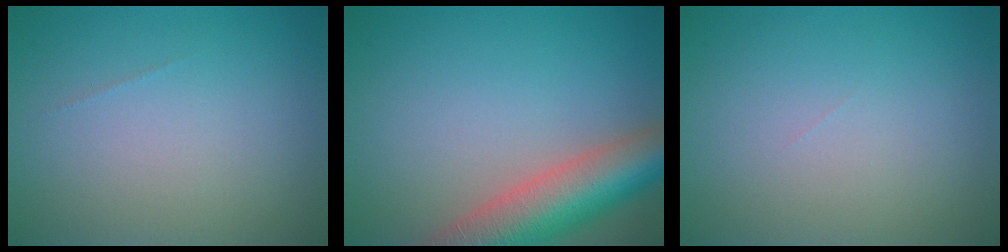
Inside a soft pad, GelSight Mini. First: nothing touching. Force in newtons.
{"total": 8.9, "press": 8.8, "slide": 0.7}
{"total": 0.0}